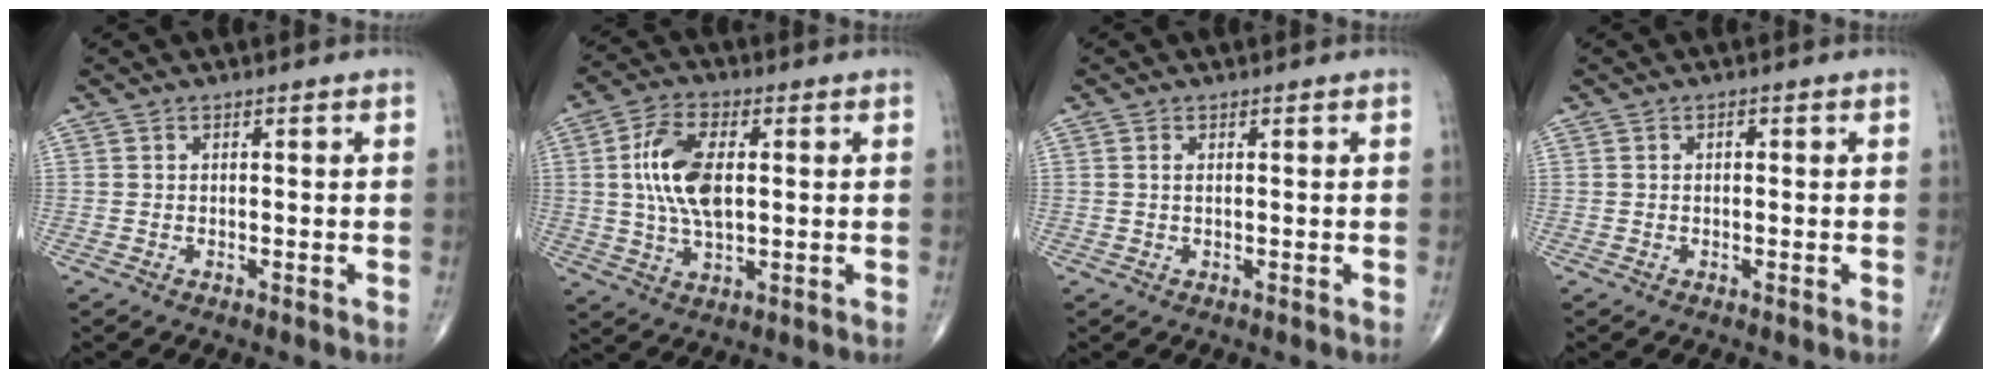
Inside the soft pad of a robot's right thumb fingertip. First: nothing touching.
{"total": 11.5, "force": [1.4, 5.8, 9.8], "torque": [-0.195, 0.003, 0.026]}
{"total": 0.7, "force": [0.2, 0.3, 0.6], "torque": [-0.016, 0.004, 0.005]}
{"total": 0.6, "force": [0.0, 0.4, 0.4], "torque": [-0.003, 0.002, -0.002]}